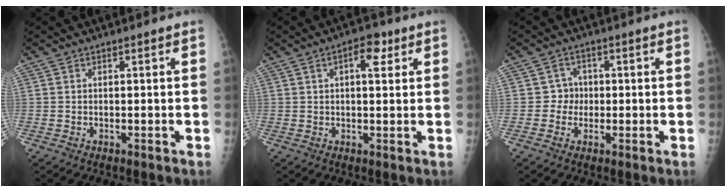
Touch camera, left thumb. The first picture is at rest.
{"total": 4.9, "force": [2.0, 2.4, 3.9], "torque": [-0.047, 0.001, 0.025]}
{"total": 2.9, "force": [-0.2, 2.9, 0.5], "torque": [0.018, 0.011, -0.011]}